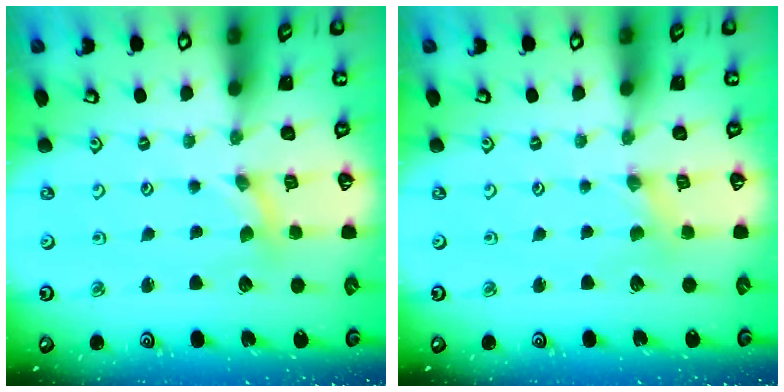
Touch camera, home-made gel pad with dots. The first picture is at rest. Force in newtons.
{"total": 1.4, "press": 1.4, "slide": 0.2}